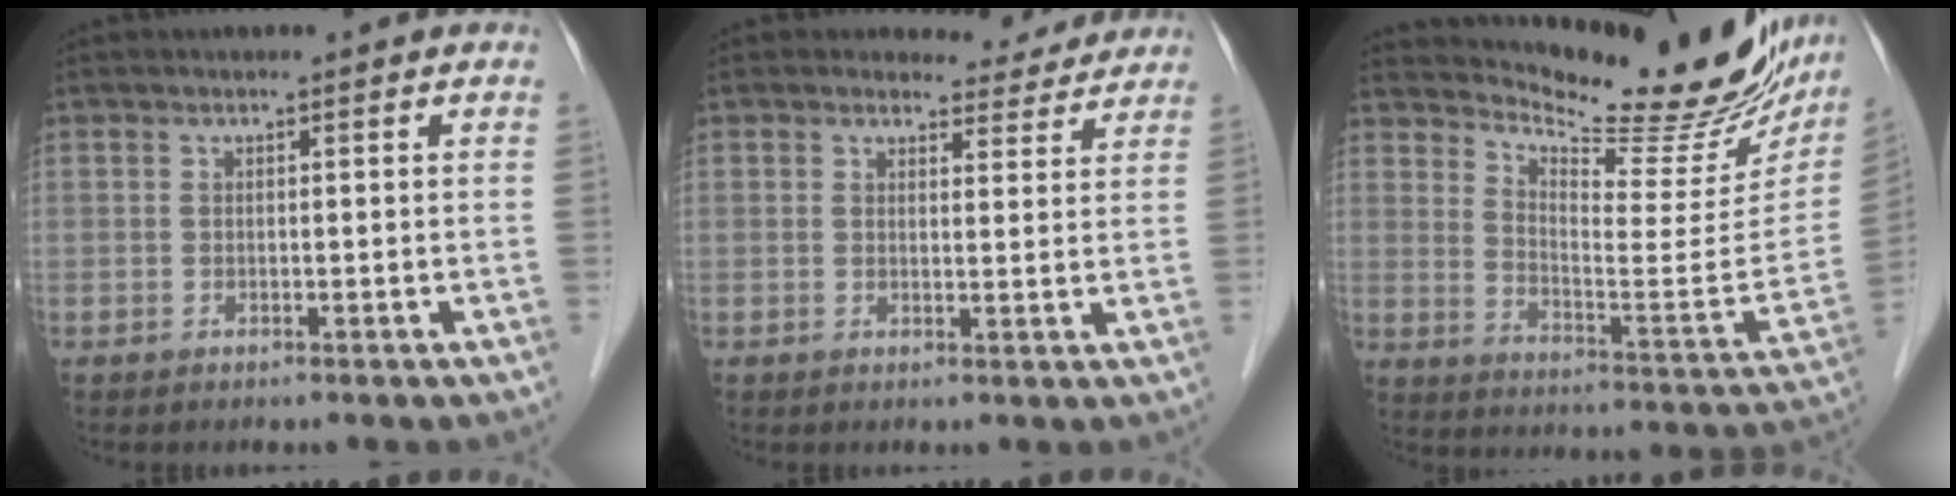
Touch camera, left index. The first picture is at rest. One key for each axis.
{"total": 4.6, "fx": 4.2, "fy": 1.7, "fz": -0.2, "tx": 0.008, "ty": -0.003, "tz": 0.042}
{"total": 23.5, "fx": 21.1, "fy": 4.9, "fz": 9.1, "tx": -0.134, "ty": -0.074, "tz": 0.276}